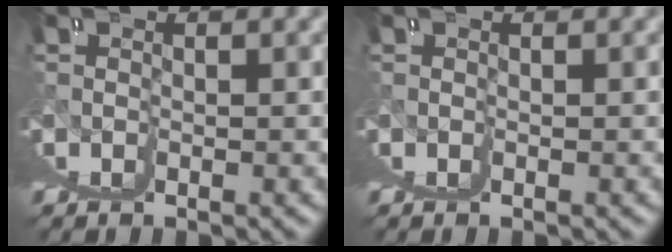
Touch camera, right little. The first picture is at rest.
{"total": 0.0}